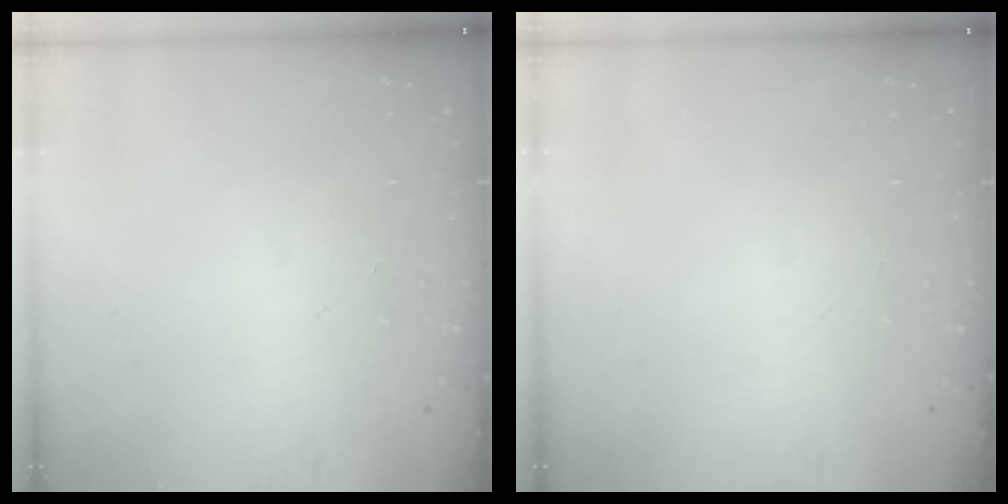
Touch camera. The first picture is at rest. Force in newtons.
{"total": 0.0}